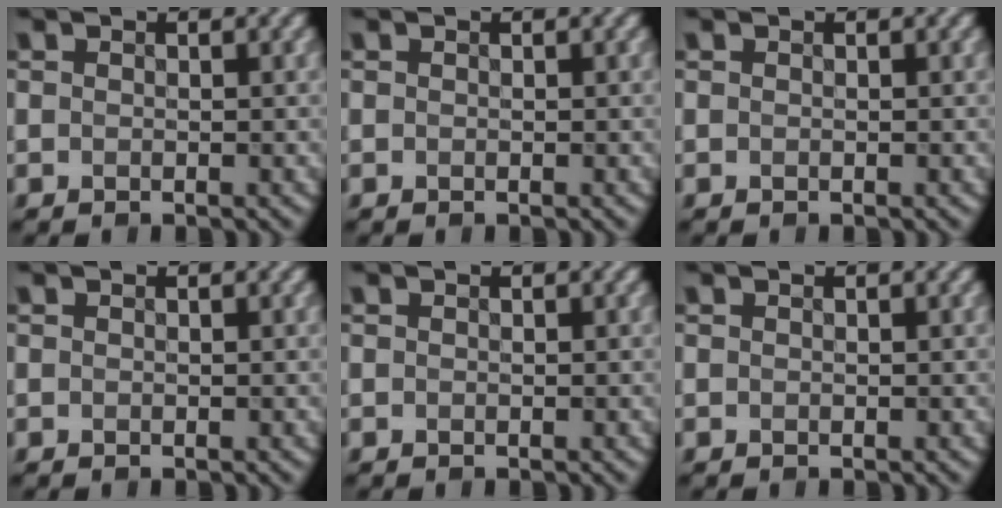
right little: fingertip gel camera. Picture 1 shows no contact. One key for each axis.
{"total": 0.0}
{"total": 0.0}
{"total": 0.0}
{"total": 0.0}
{"total": 0.0}